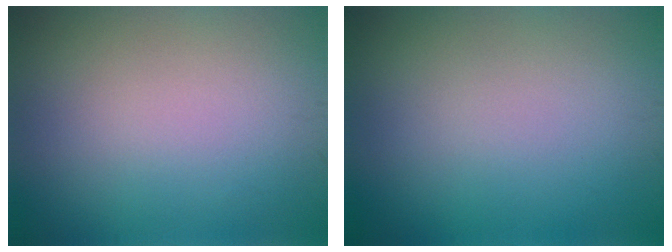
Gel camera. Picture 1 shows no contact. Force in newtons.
{"total": 0.0}